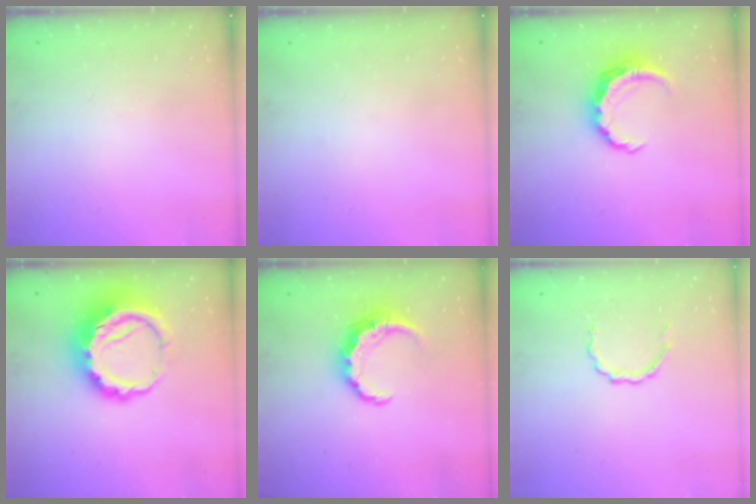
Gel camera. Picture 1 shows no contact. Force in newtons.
{"total": 0.0}
{"total": 7.0, "press": 7.0, "slide": 0.4}
{"total": 13.1, "press": 12.8, "slide": 2.8}
{"total": 7.1, "press": 7.1, "slide": 0.1}
{"total": 3.7, "press": 3.5, "slide": 1.2}